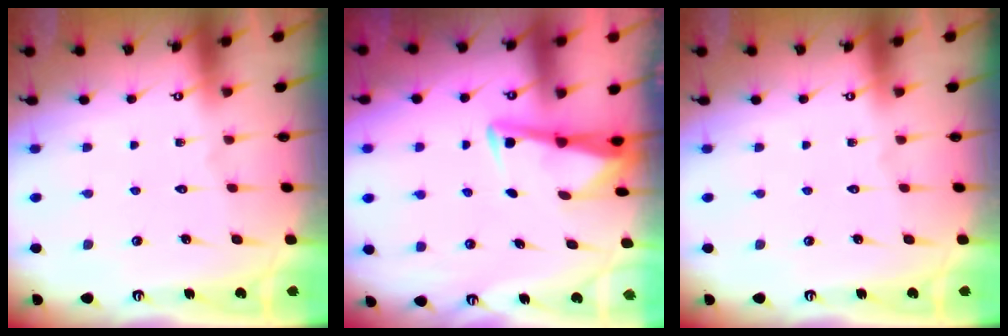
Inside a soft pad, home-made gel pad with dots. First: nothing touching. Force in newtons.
{"total": 3.1, "press": 3.1, "slide": 0.3}
{"total": 0.0}